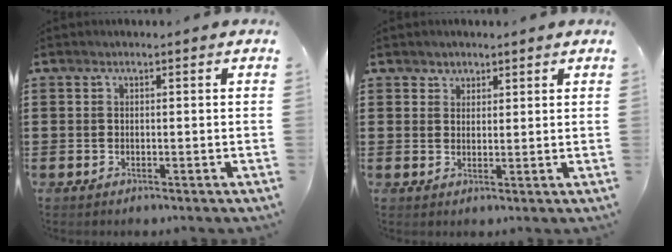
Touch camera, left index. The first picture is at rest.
{"total": 2.1, "force": [1.6, 1.2, -0.3], "torque": [0.007, 0.004, 0.029]}